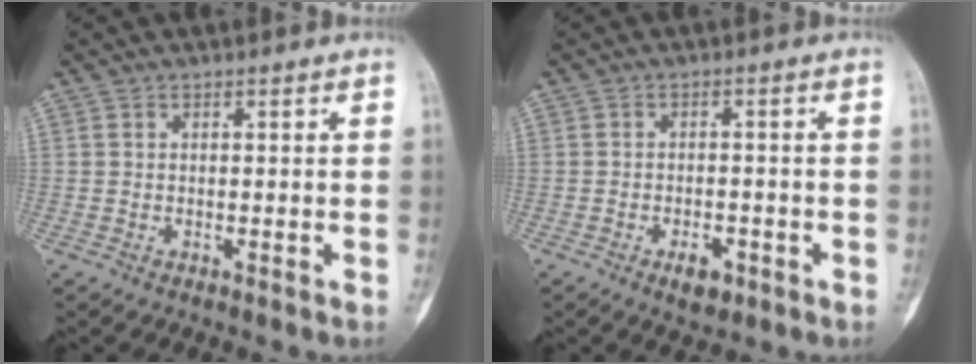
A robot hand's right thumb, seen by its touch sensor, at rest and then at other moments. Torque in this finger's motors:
{"motor_torque": [0.44, 0.41, 0.32, -0.40, 0.17]}